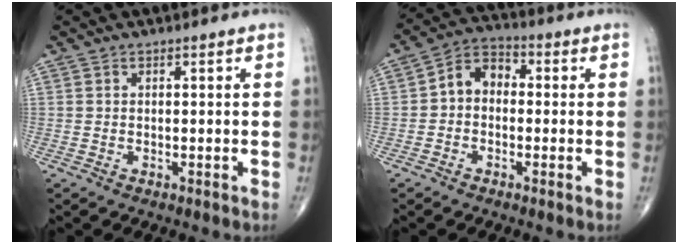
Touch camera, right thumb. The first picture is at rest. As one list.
[{"total": 6.4, "force": [-0.4, 4.8, 4.2], "torque": [-0.051, 0.025, -0.025]}]